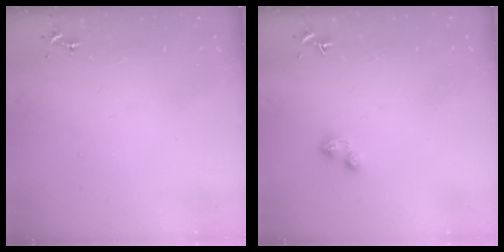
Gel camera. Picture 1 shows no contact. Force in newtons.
{"total": 3.3, "press": 3.3, "slide": 0.4}